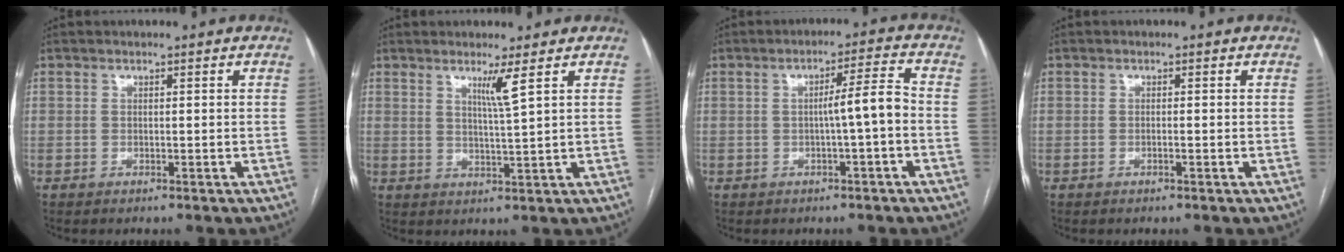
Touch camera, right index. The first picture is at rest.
{"total": 3.5, "force": [1.9, -1.1, 2.7], "torque": [-0.050, -0.014, 0.037]}
{"total": 4.9, "force": [-0.9, -0.3, 4.8], "torque": [-0.070, 0.012, -0.014]}
{"total": 0.5, "force": [-0.2, 0.0, 0.5], "torque": [-0.010, 0.001, -0.003]}